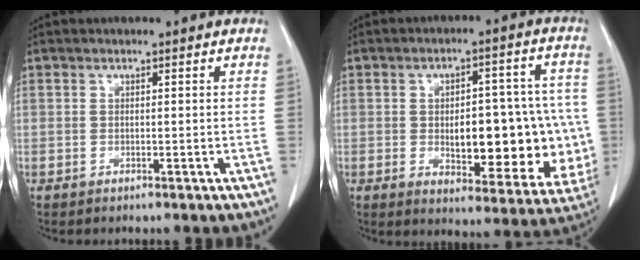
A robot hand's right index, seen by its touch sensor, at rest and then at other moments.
{"total": 17.3, "force": [-1.8, 7.3, 15.6], "torque": [-0.181, 0.024, -0.001]}